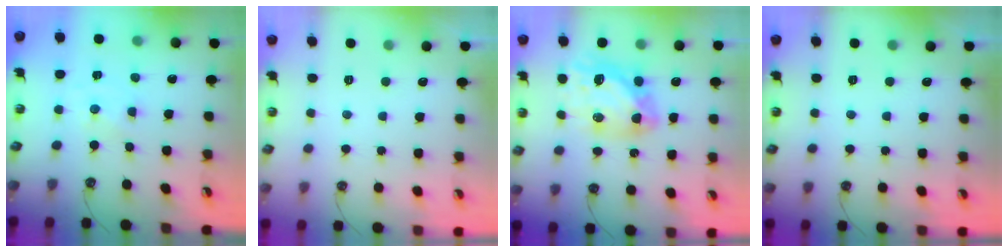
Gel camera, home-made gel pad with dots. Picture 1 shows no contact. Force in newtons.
{"total": 0.0}
{"total": 13.8, "press": 13.8, "slide": 1.5}
{"total": 0.0}